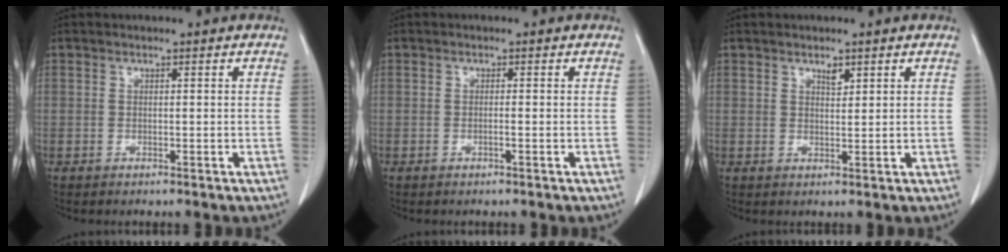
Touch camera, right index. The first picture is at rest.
{"total": 0.6, "force": [-0.3, -0.1, 0.5], "torque": [-0.010, 0.001, -0.005]}
{"total": 1.4, "force": [1.0, 0.5, 0.9], "torque": [-0.015, -0.004, 0.017]}